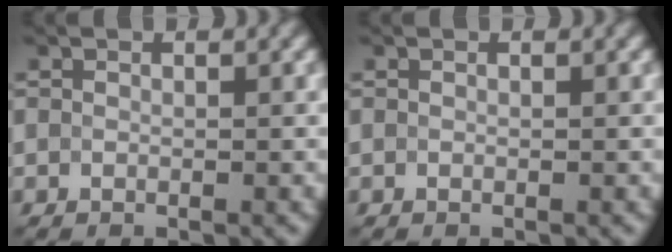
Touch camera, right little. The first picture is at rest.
{"total": 0.0}